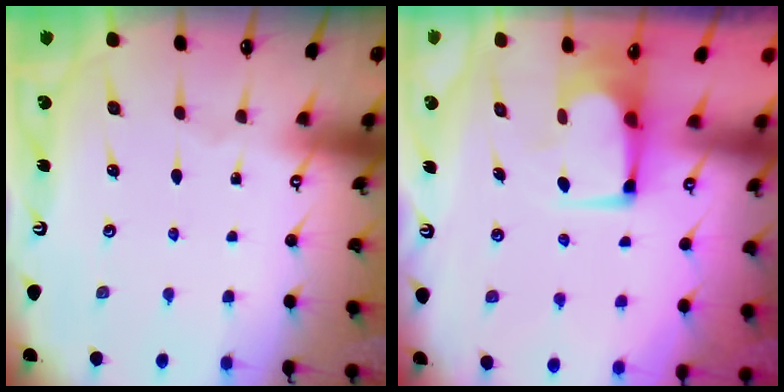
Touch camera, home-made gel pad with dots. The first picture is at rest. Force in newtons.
{"total": 3.0, "press": 3.0, "slide": 0.2}